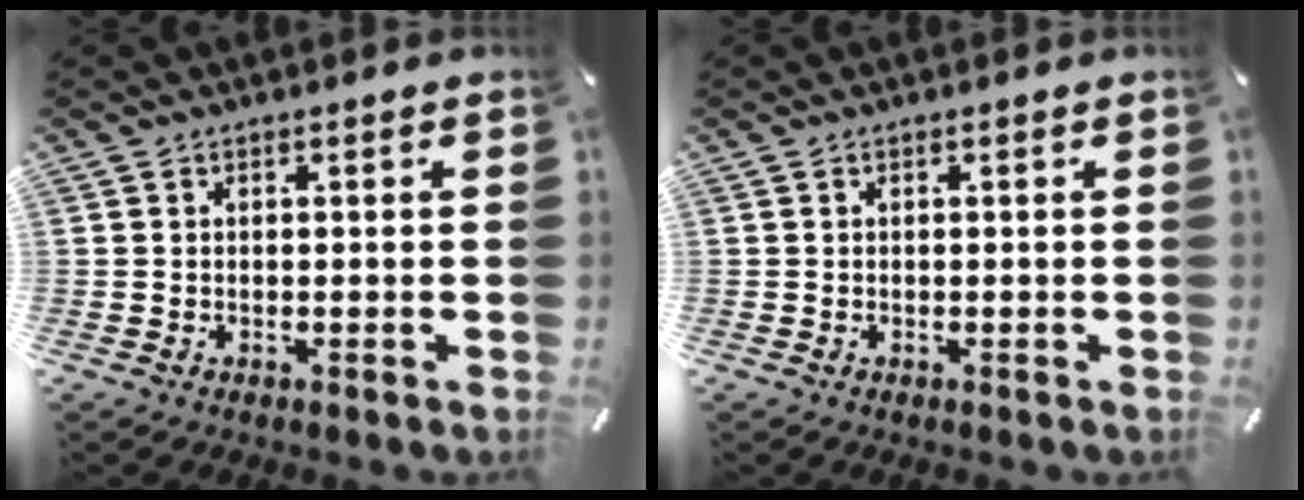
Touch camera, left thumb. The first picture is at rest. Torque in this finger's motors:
{"motor_torque": [-0.25, -0.23, -0.15, 0.08, 0.01]}